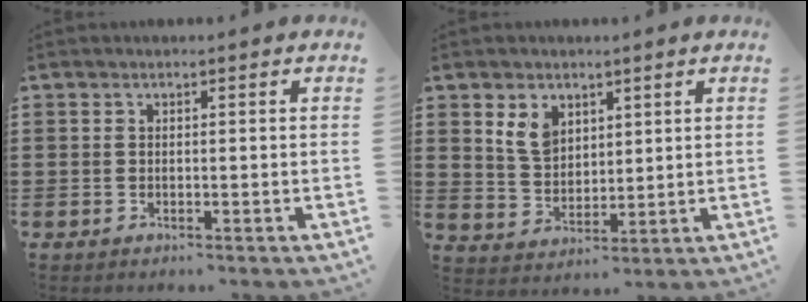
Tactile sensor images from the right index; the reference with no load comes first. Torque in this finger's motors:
{"motor_torque": [0.42, 0.33, 0.19, 0.08]}